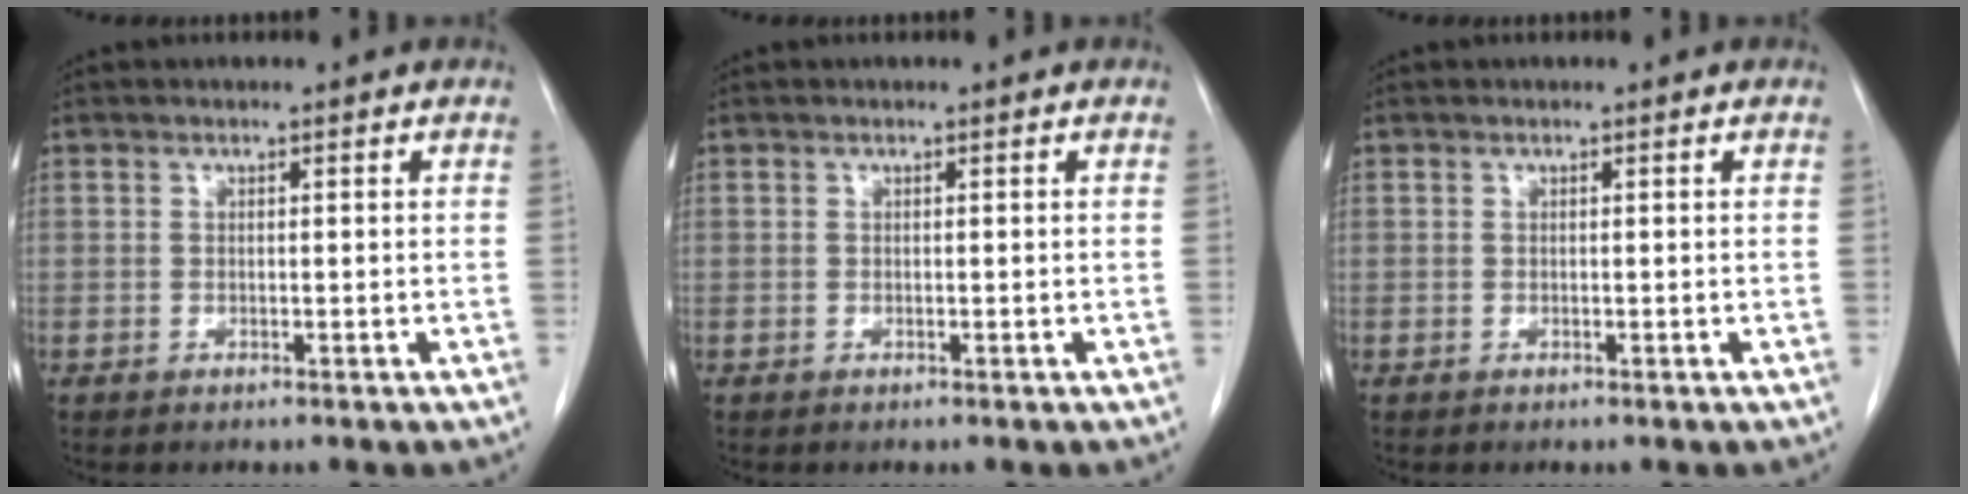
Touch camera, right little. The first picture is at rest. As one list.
[{"total": 0.0}, {"total": 0.0}]